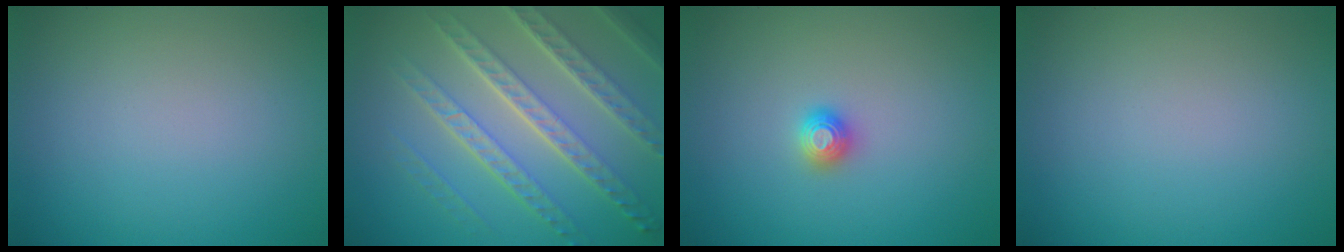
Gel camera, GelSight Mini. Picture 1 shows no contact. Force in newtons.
{"total": 7.4, "press": 5.3, "slide": 5.3}
{"total": 1.2, "press": 1.2, "slide": 0.1}
{"total": 0.0}